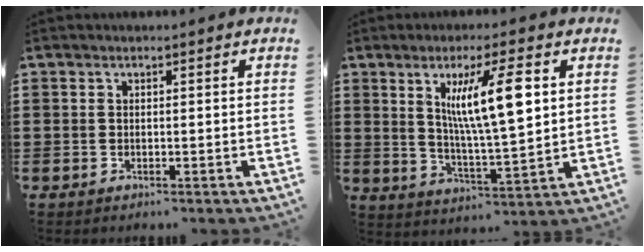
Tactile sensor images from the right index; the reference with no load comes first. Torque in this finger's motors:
{"motor_torque": [1.60, 0.53, 0.78, 0.21]}